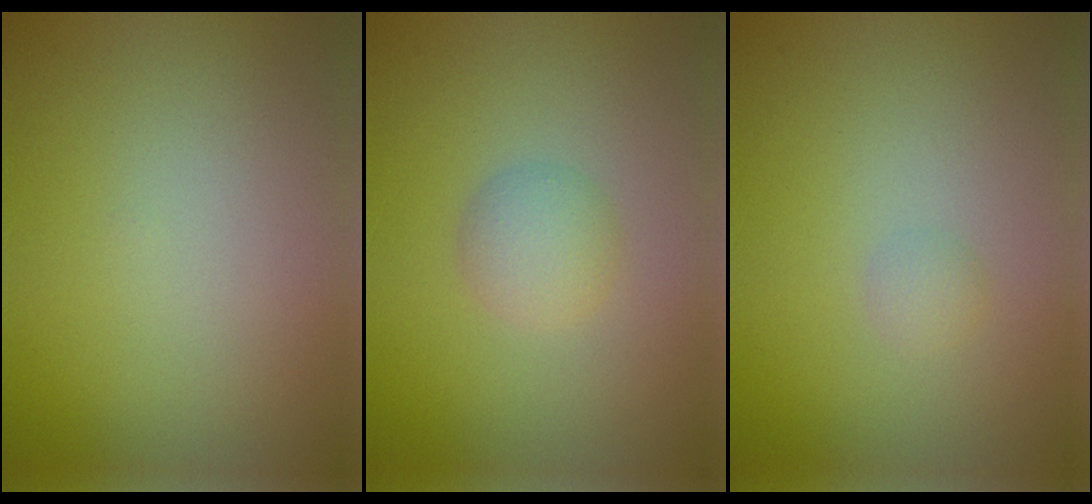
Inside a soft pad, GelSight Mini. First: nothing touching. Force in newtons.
{"total": 2.0, "press": 2.0, "slide": 0.1}
{"total": 0.7, "press": 0.7, "slide": 0.0}